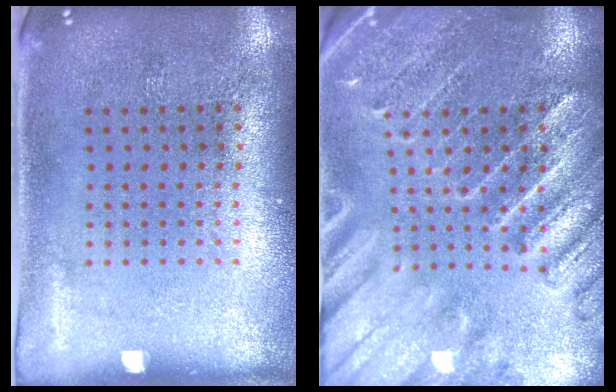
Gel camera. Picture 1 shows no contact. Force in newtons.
{"total": 3.2, "press": 2.9, "slide": 1.2}